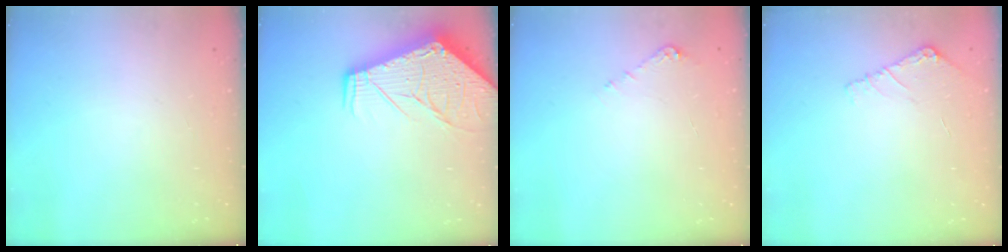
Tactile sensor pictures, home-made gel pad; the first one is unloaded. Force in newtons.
{"total": 13.1, "press": 13.0, "slide": 1.7}
{"total": 5.8, "press": 5.8, "slide": 0.8}
{"total": 4.0, "press": 4.0, "slide": 0.6}